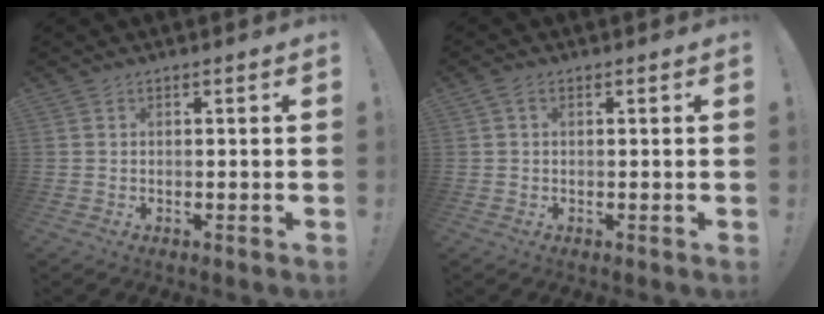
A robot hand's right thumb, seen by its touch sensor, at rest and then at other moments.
{"total": 1.5, "force": [0.4, 1.0, 1.1], "torque": [-0.021, 0.005, 0.006]}